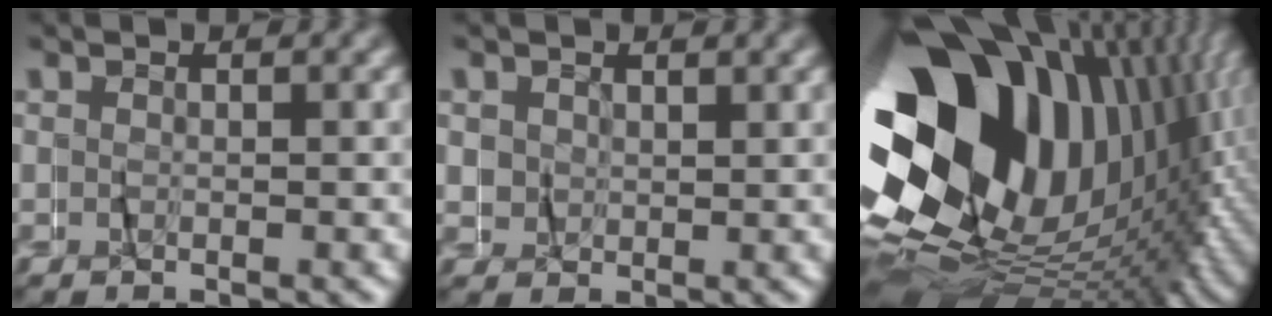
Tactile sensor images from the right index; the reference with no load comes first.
{"total": 1.5, "force": [0.7, 1.3, 0.0], "torque": [-0.008, -0.001, 0.016]}
{"total": 35.4, "force": [-2.0, 23.3, 26.6], "torque": [-0.401, -0.018, -0.021]}